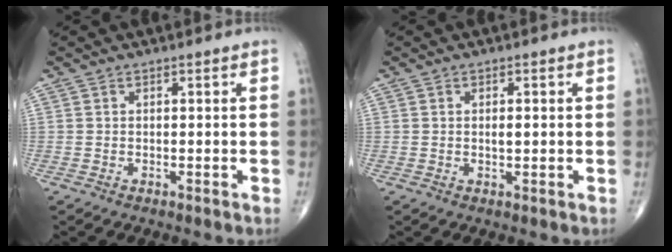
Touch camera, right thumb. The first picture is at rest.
{"total": 1.7, "force": [0.2, 0.6, 1.6], "torque": [-0.027, -0.001, 0.004]}